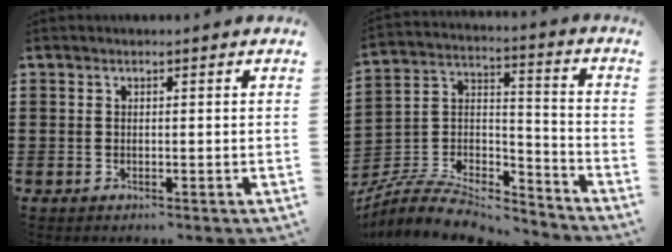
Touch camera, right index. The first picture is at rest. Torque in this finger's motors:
{"motor_torque": [-1.37, -0.77, -1.05, -0.21]}